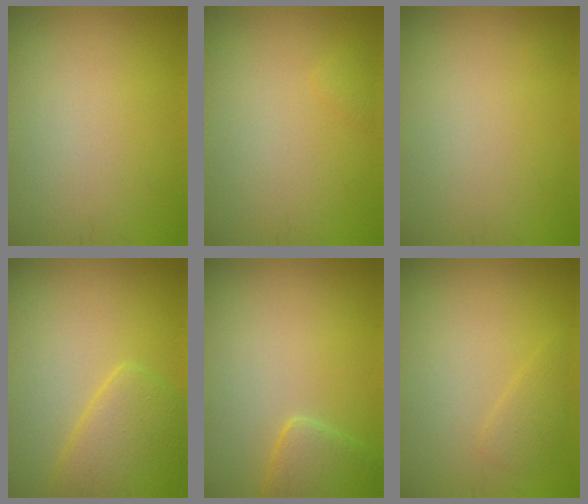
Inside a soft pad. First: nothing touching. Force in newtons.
{"total": 0.6, "press": 0.6, "slide": 0.0}
{"total": 0.0}
{"total": 4.7, "press": 4.7, "slide": 0.2}
{"total": 2.9, "press": 2.9, "slide": 0.1}
{"total": 1.4, "press": 1.4, "slide": 0.1}